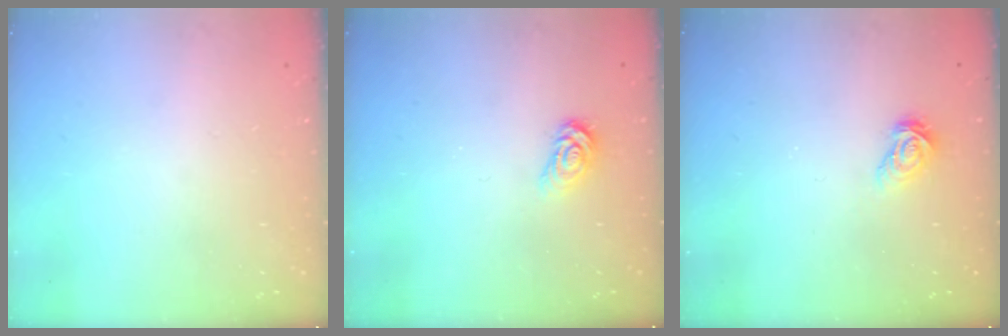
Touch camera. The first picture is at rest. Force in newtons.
{"total": 3.4, "press": 3.4, "slide": 0.3}
{"total": 5.5, "press": 5.5, "slide": 0.0}